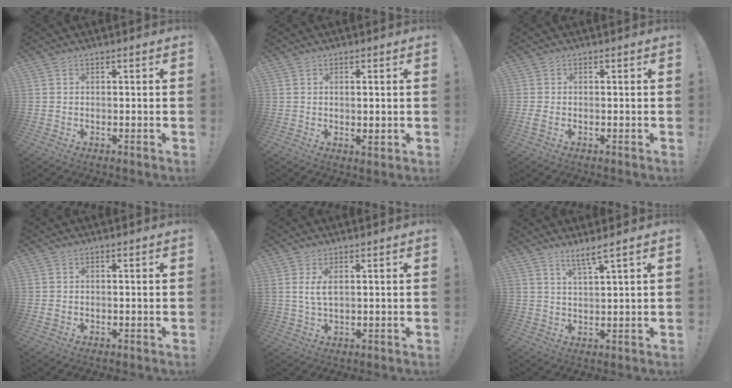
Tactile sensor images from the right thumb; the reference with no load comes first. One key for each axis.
{"total": 1.9, "fx": 0.5, "fy": 0.5, "fz": 1.8, "tx": -0.018, "ty": -0.007, "tz": 0.006}
{"total": 1.4, "fx": -0.4, "fy": 0.6, "fz": 1.2, "tx": -0.016, "ty": 0.000, "tz": -0.007}
{"total": 0.8, "fx": -0.1, "fy": 0.6, "fz": 0.4, "tx": -0.004, "ty": 0.002, "tz": -0.002}
{"total": 4.3, "fx": 1.5, "fy": 1.5, "fz": 3.7, "tx": -0.064, "ty": -0.003, "tz": 0.026}
{"total": 4.6, "fx": 3.6, "fy": -0.1, "fz": 3.0, "tx": -0.052, "ty": -0.019, "tz": 0.058}